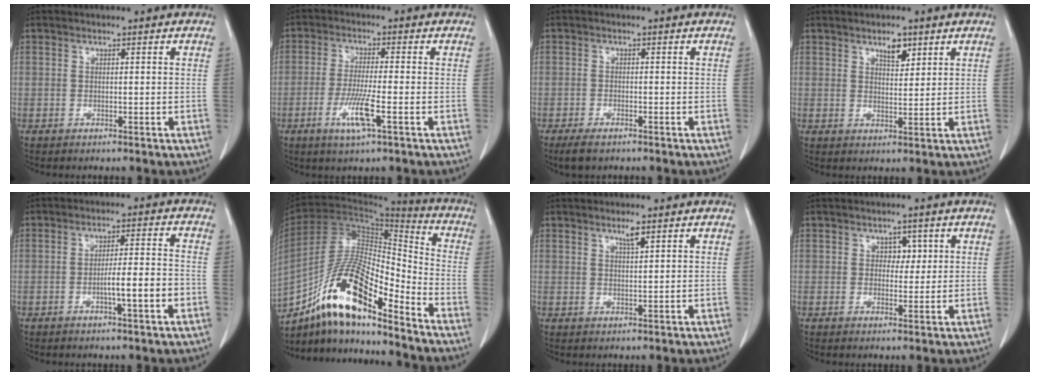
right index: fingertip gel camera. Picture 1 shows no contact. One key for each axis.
{"total": 6.5, "fx": -2.6, "fy": 0.2, "fz": 6.0, "tx": -0.119, "ty": -0.014, "tz": -0.049}
{"total": 3.1, "fx": -2.3, "fy": 1.1, "fz": 1.9, "tx": -0.039, "ty": -0.006, "tz": -0.036}
{"total": 3.2, "fx": 2.1, "fy": 1.4, "fz": 2.1, "tx": -0.032, "ty": -0.003, "tz": 0.036}
{"total": 6.3, "fx": -2.3, "fy": 0.1, "fz": 5.8, "tx": -0.093, "ty": 0.006, "tz": -0.035}
{"total": 17.9, "fx": -12.3, "fy": 3.6, "fz": 12.5, "tx": -0.235, "ty": 0.007, "tz": -0.220}
{"total": 1.8, "fx": 1.2, "fy": 0.0, "fz": 1.3, "tx": -0.026, "ty": -0.002, "tz": 0.022}
{"total": 1.9, "fx": 0.7, "fy": 1.4, "fz": 1.1, "tx": -0.007, "ty": -0.001, "tz": 0.007}